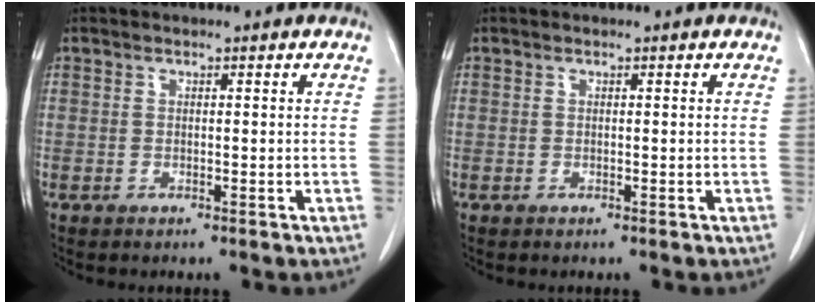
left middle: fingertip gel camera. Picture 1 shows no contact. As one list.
[{"total": 0.0}]